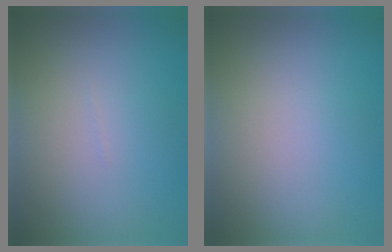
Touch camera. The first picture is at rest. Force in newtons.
{"total": 0.0}